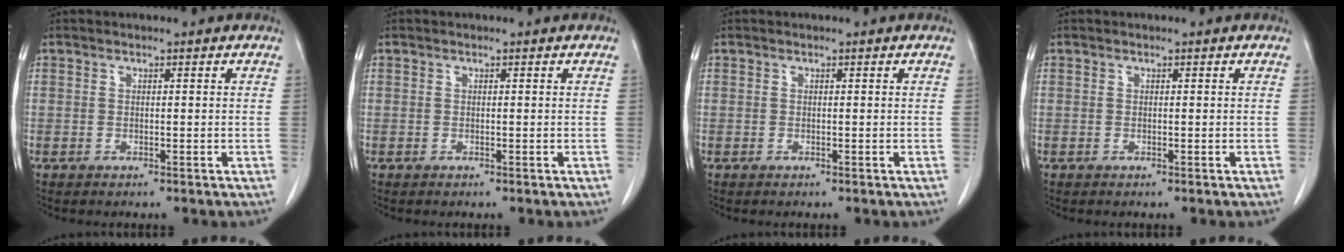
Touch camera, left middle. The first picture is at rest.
{"total": 0.0}
{"total": 0.0}
{"total": 0.0}